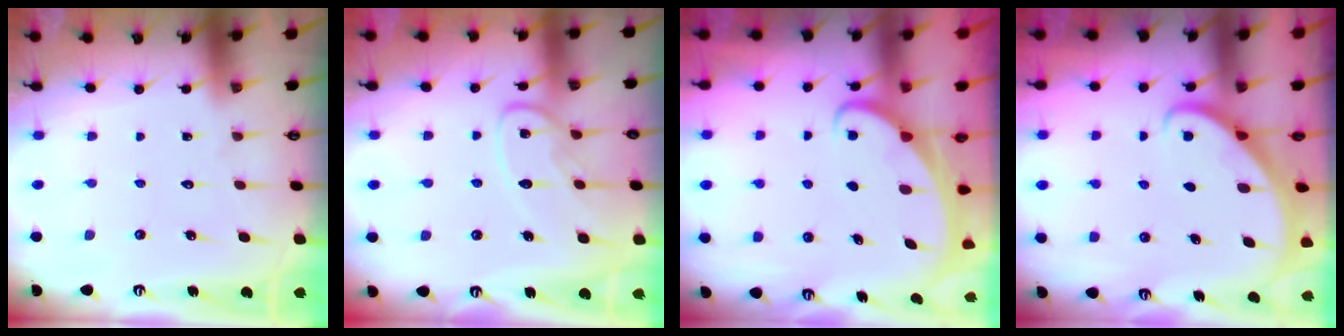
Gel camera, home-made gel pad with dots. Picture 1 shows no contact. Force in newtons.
{"total": 11.6, "press": 11.5, "slide": 1.0}
{"total": 2.4, "press": 2.4, "slide": 0.3}
{"total": 2.8, "press": 2.8, "slide": 0.2}